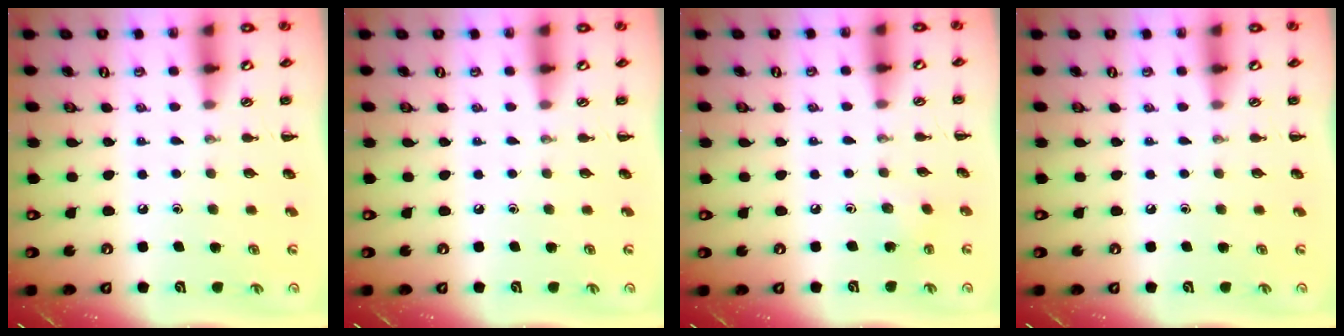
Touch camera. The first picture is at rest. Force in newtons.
{"total": 0.0}
{"total": 2.0, "press": 1.8, "slide": 0.7}
{"total": 0.0}